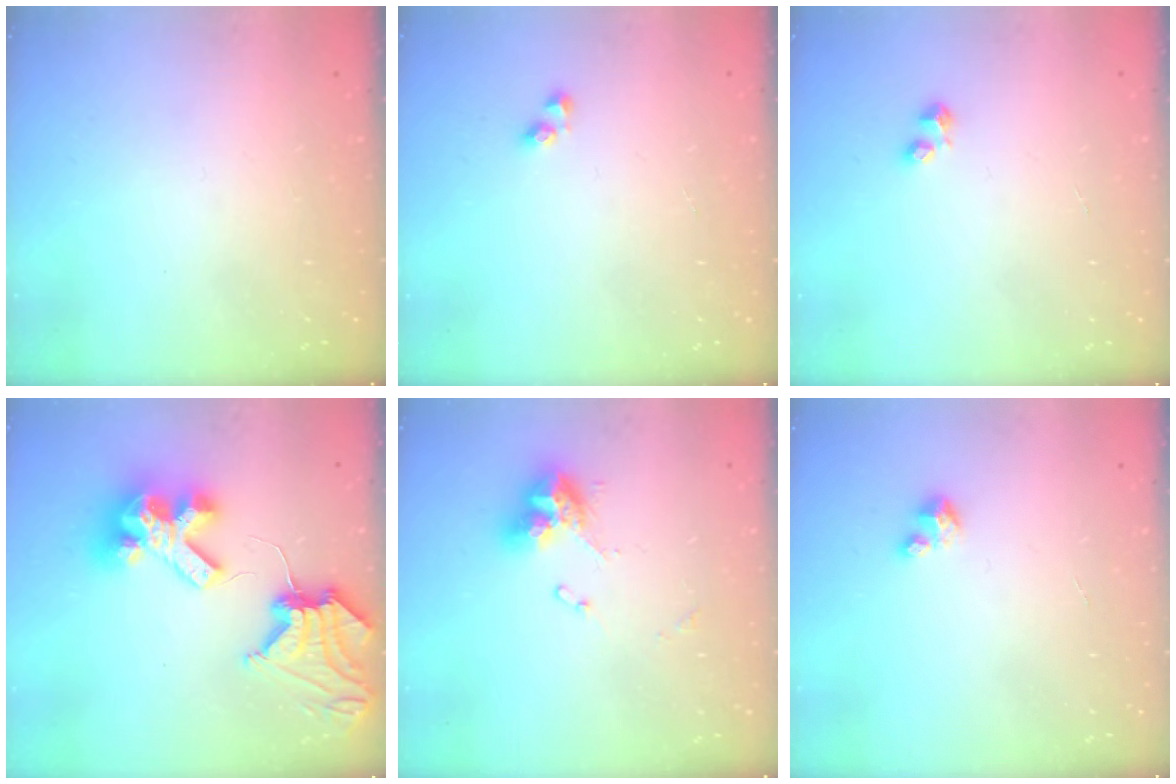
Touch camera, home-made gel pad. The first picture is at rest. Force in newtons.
{"total": 2.9, "press": 2.8, "slide": 0.3}
{"total": 2.9, "press": 2.8, "slide": 0.6}
{"total": 15.3, "press": 15.2, "slide": 1.9}
{"total": 10.5, "press": 10.5, "slide": 1.0}
{"total": 3.4, "press": 3.3, "slide": 0.2}